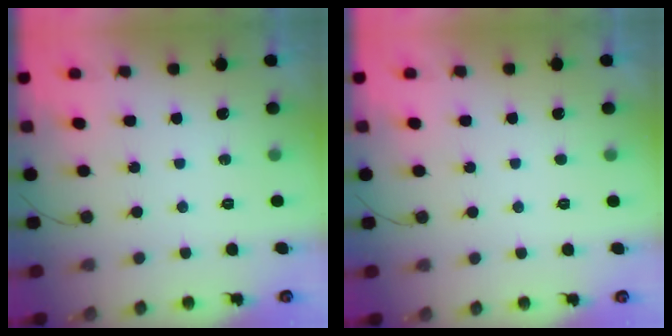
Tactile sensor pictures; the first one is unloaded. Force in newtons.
{"total": 1.6, "press": 1.6, "slide": 0.2}